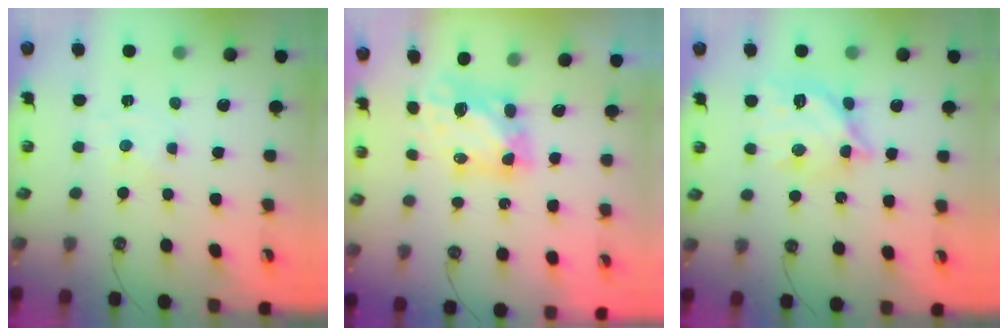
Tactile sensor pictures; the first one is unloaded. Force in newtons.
{"total": 7.2, "press": 7.1, "slide": 0.8}
{"total": 14.3, "press": 14.2, "slide": 1.2}